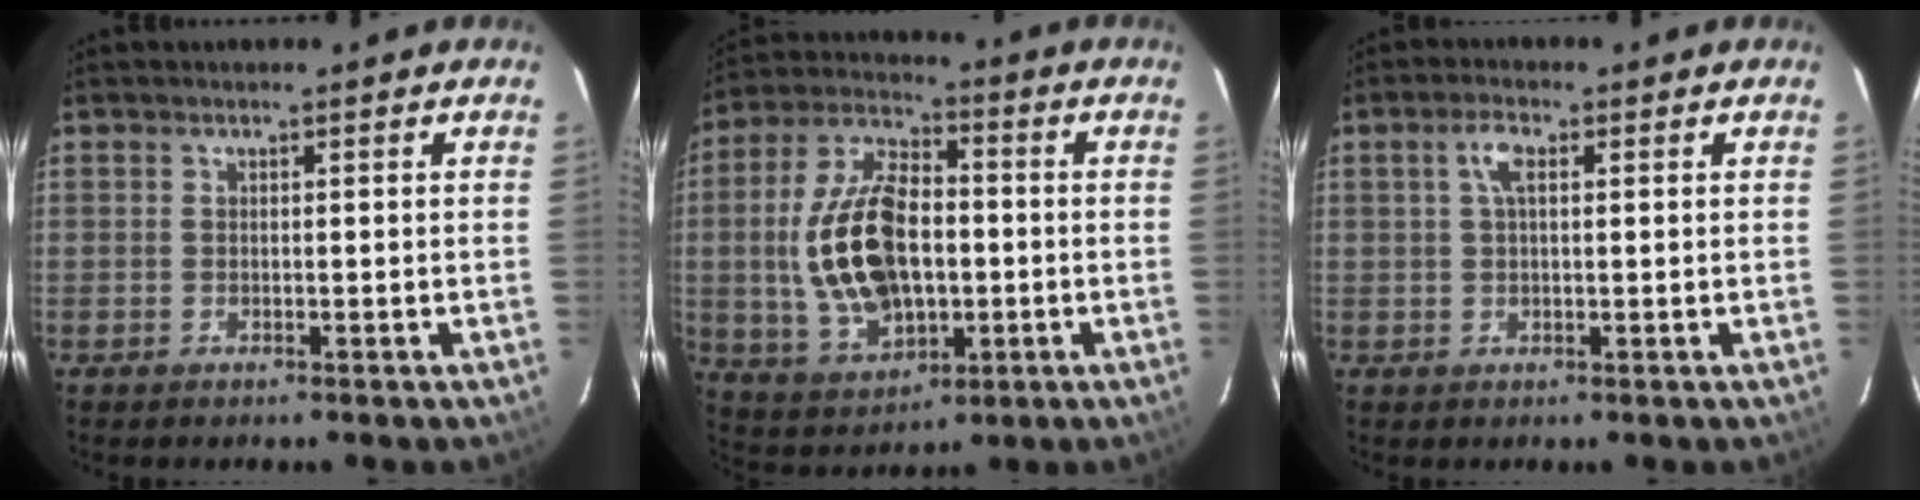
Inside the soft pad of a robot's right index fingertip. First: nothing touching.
{"total": 18.6, "force": [-1.1, 10.9, 15.0], "torque": [-0.315, 0.012, -0.004]}
{"total": 3.5, "force": [1.0, 1.5, 3.0], "torque": [-0.059, 0.012, 0.020]}